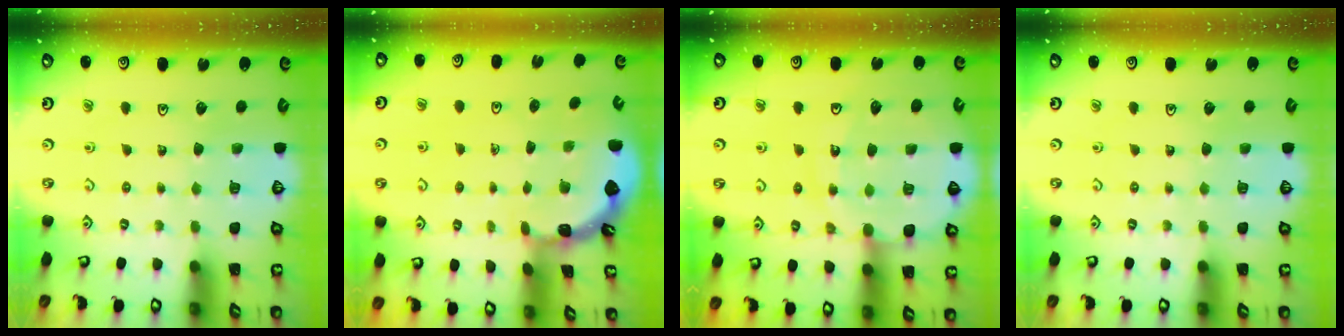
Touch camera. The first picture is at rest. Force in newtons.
{"total": 1.6, "press": 1.6, "slide": 0.1}
{"total": 13.3, "press": 13.2, "slide": 1.8}
{"total": 0.0}